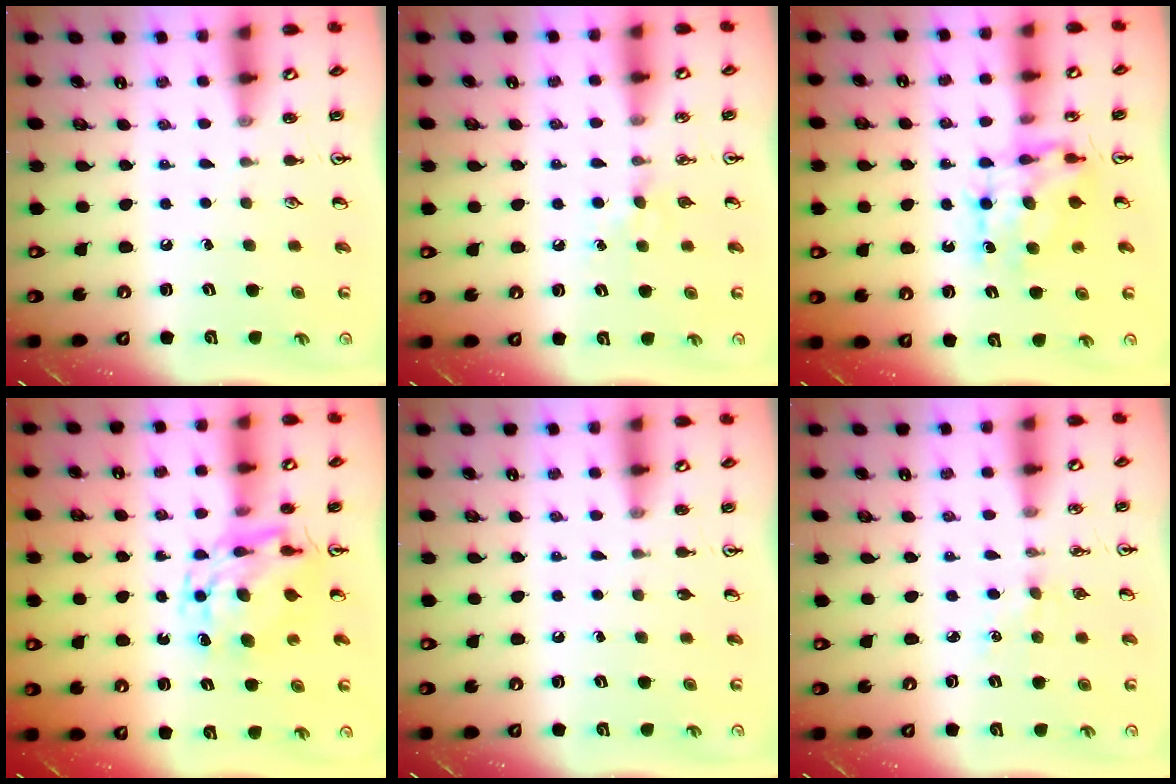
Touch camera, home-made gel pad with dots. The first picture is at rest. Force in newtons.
{"total": 3.9, "press": 3.9, "slide": 0.5}
{"total": 8.1, "press": 8.1, "slide": 0.8}
{"total": 10.0, "press": 10.0, "slide": 0.9}
{"total": 0.0}
{"total": 2.5, "press": 2.5, "slide": 0.4}